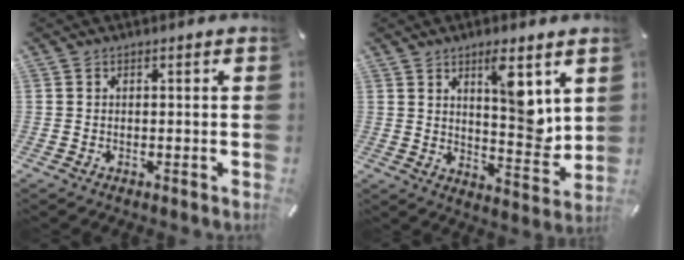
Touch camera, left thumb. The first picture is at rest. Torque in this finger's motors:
{"motor_torque": [2.04, 1.98, 1.17, -1.16, 0.31]}